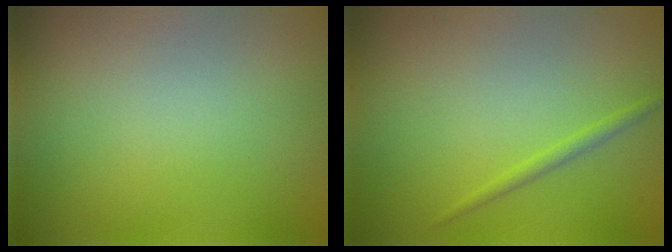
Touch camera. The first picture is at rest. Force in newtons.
{"total": 0.9, "press": 0.9, "slide": 0.1}